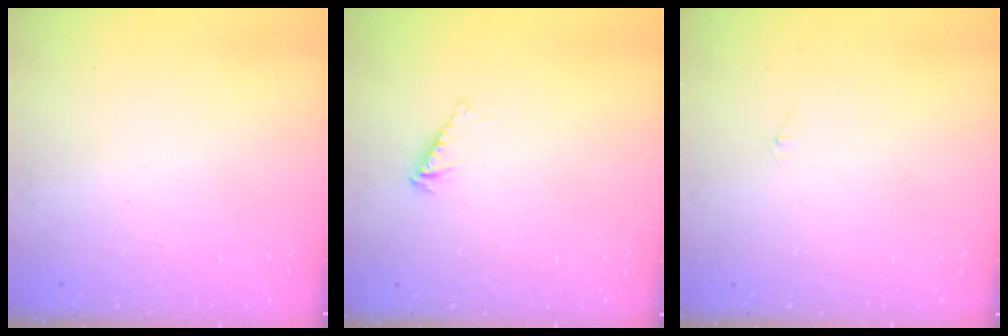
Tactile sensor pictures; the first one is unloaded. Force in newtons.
{"total": 2.9, "press": 2.8, "slide": 0.5}
{"total": 0.0}